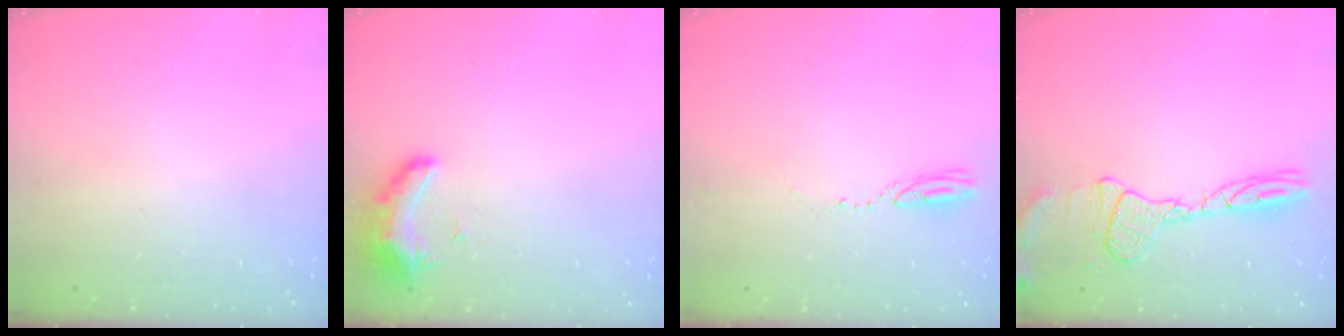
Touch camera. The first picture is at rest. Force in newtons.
{"total": 19.6, "press": 11.8, "slide": 15.6}
{"total": 3.4, "press": 3.3, "slide": 0.8}
{"total": 12.8, "press": 12.7, "slide": 1.0}